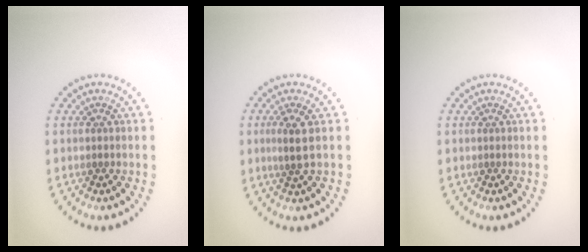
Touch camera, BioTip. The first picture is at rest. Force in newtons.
{"total": 1.8, "press": 1.5, "slide": 1.0}
{"total": 0.0}